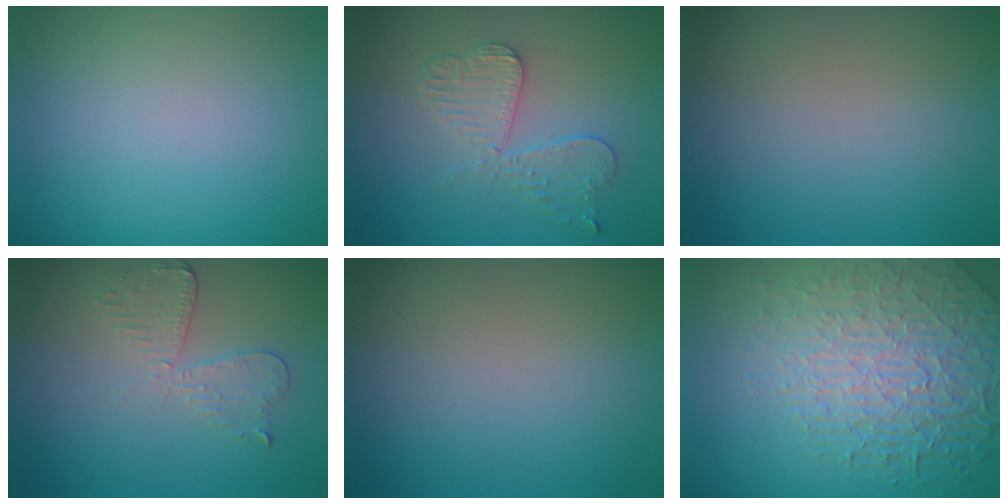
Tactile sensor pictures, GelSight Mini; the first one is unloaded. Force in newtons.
{"total": 3.7, "press": 3.3, "slide": 1.5}
{"total": 0.0}
{"total": 3.0, "press": 2.6, "slide": 1.5}
{"total": 0.0}
{"total": 7.0, "press": 5.6, "slide": 4.2}